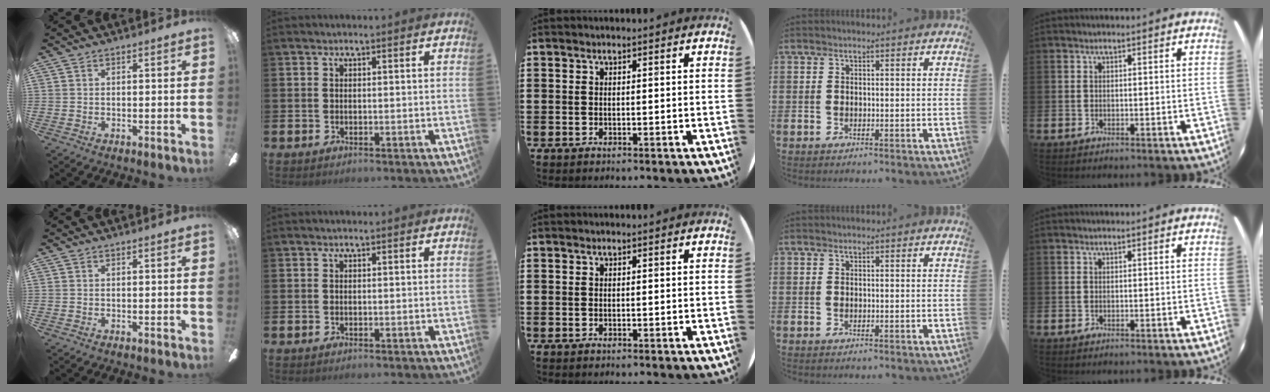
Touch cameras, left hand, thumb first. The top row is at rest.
{}